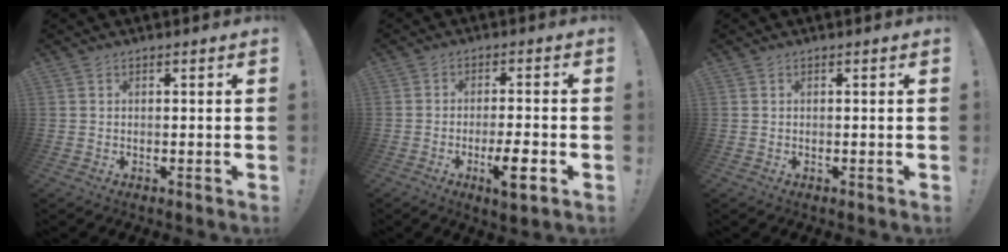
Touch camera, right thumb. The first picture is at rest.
{"total": 7.1, "force": [-3.7, 1.5, 5.9], "torque": [-0.098, 0.012, -0.059]}
{"total": 0.0}